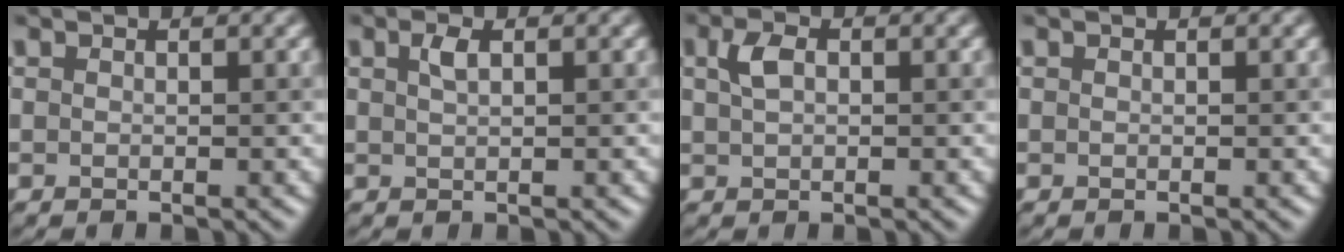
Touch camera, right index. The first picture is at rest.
{"total": 1.3, "force": [0.6, 0.4, 1.1], "torque": [-0.023, 0.004, 0.012]}
{"total": 2.0, "force": [0.6, 1.1, 1.5], "torque": [-0.032, 0.006, 0.009]}
{"total": 0.0}